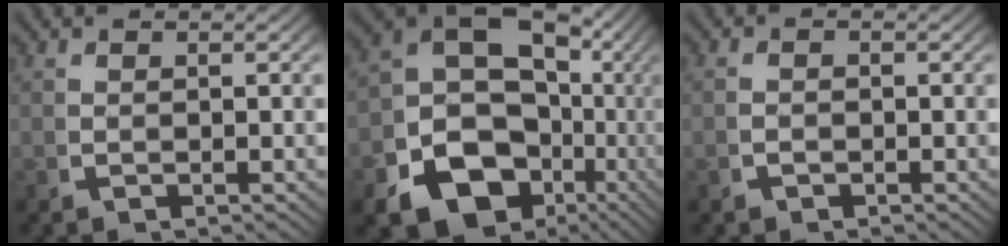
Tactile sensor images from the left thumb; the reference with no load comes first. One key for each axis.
{"total": 15.8, "fx": -2.7, "fy": 12.2, "fz": 9.6, "tx": -0.182, "ty": -0.057, "tz": -0.028}
{"total": 0.5, "fx": -0.5, "fy": 0.2, "fz": -0.1, "tx": 0.006, "ty": -0.002, "tz": -0.011}